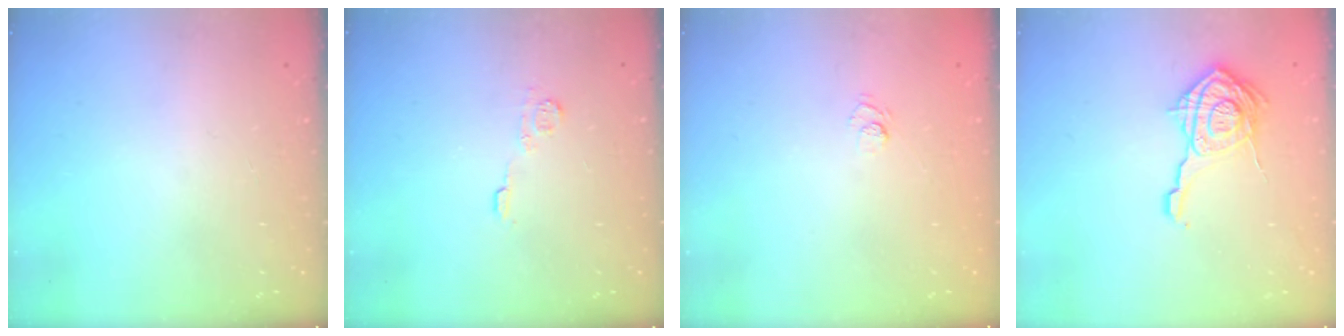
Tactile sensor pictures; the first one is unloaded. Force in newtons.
{"total": 5.6, "press": 5.6, "slide": 0.7}
{"total": 4.5, "press": 4.3, "slide": 1.2}
{"total": 15.4, "press": 15.4, "slide": 0.7}